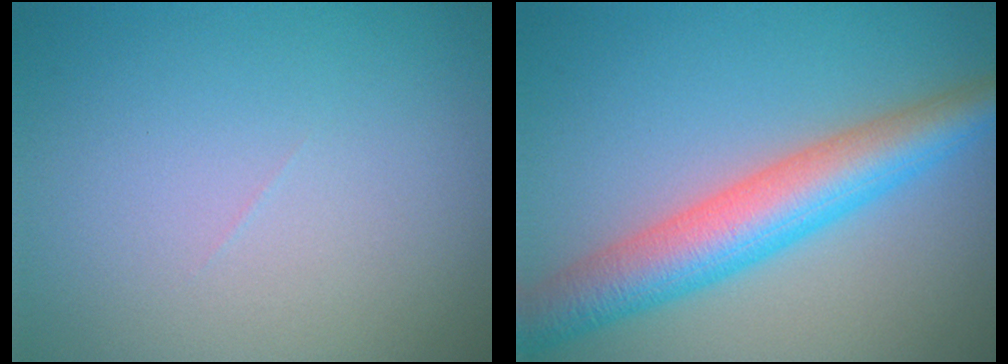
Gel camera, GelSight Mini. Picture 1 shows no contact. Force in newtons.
{"total": 6.7, "press": 6.7, "slide": 0.3}